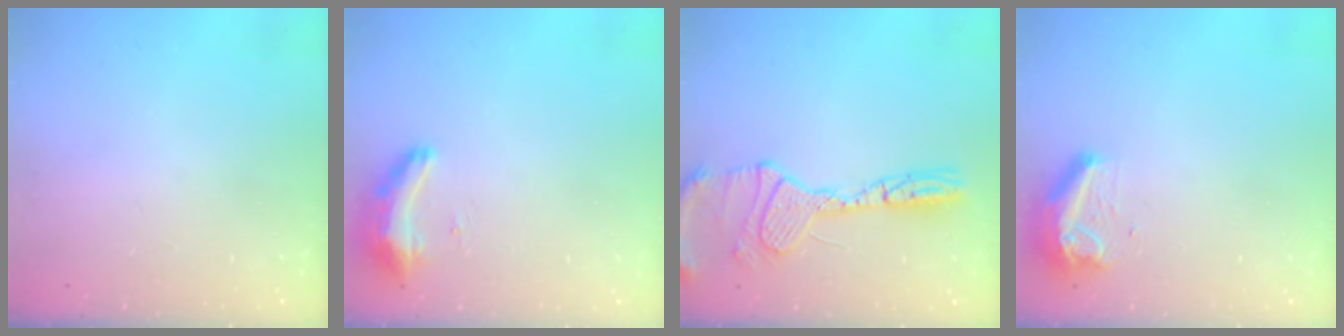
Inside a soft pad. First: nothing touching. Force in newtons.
{"total": 8.7, "press": 8.5, "slide": 1.8}
{"total": 16.1, "press": 15.2, "slide": 5.3}
{"total": 9.0, "press": 8.9, "slide": 1.2}